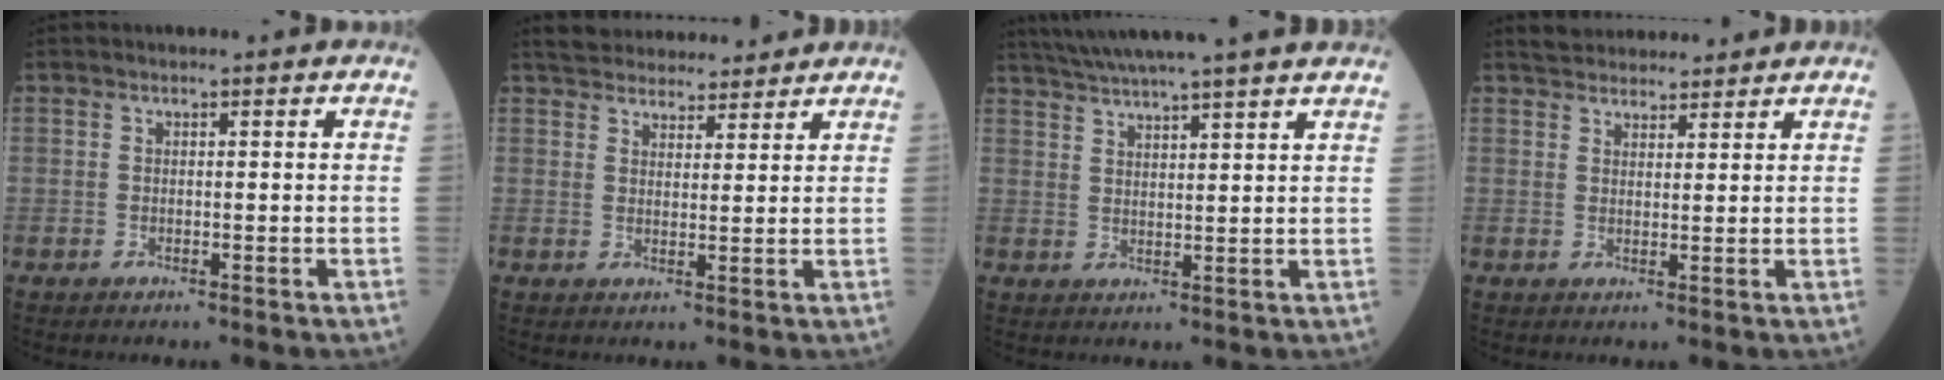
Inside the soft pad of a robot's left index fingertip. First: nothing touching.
{"total": 10.9, "force": [10.1, 2.9, 2.9], "torque": [-0.036, 0.023, 0.149]}
{"total": 14.3, "force": [12.6, -0.9, 6.7], "torque": [-0.120, 0.019, 0.177]}
{"total": 7.1, "force": [6.6, 1.9, 1.6], "torque": [-0.019, 0.026, 0.099]}